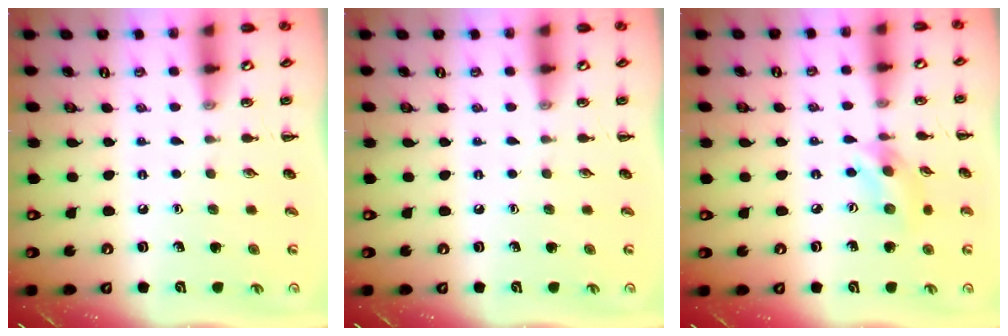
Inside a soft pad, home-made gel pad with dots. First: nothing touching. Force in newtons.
{"total": 0.0}
{"total": 5.8, "press": 5.7, "slide": 0.6}